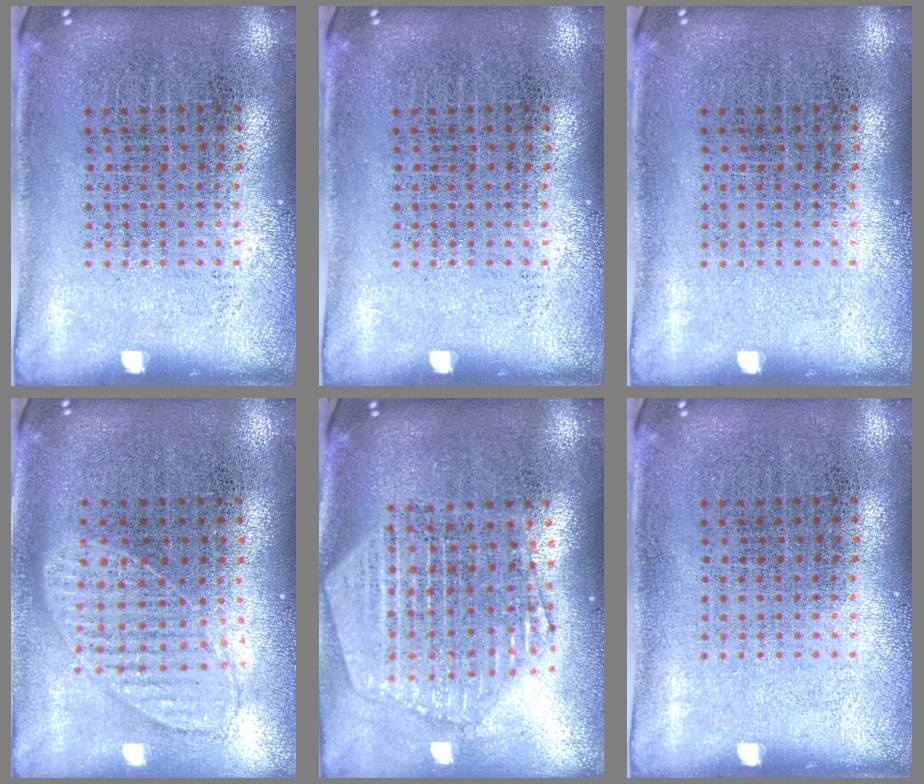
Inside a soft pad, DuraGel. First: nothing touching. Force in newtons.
{"total": 0.0}
{"total": 0.0}
{"total": 1.0, "press": 1.0, "slide": 0.1}
{"total": 2.4, "press": 2.1, "slide": 1.3}
{"total": 0.0}